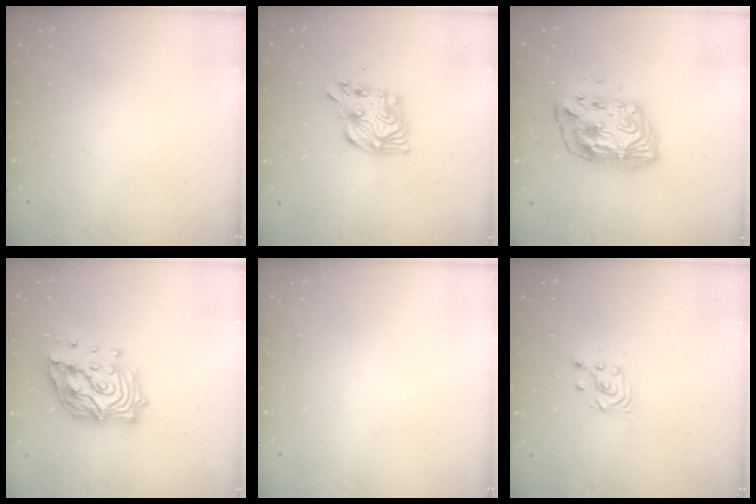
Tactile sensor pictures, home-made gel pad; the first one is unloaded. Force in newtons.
{"total": 10.5, "press": 10.5, "slide": 1.0}
{"total": 11.0, "press": 11.0, "slide": 0.5}
{"total": 18.1, "press": 17.9, "slide": 2.6}
{"total": 0.0}
{"total": 4.1, "press": 4.0, "slide": 1.0}